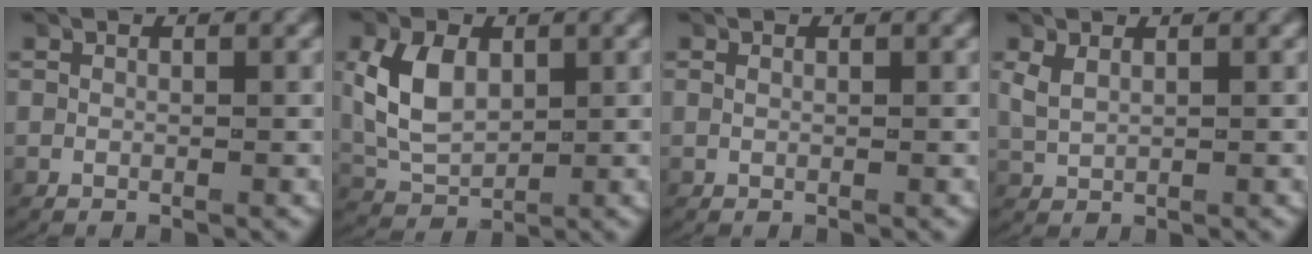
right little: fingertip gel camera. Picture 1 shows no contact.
{"total": 5.6, "force": [0.7, 4.1, 3.7], "torque": [-0.092, -0.011, 0.021]}
{"total": 0.0}
{"total": 2.2, "force": [0.5, 1.8, 1.2], "torque": [-0.035, -0.004, 0.016]}